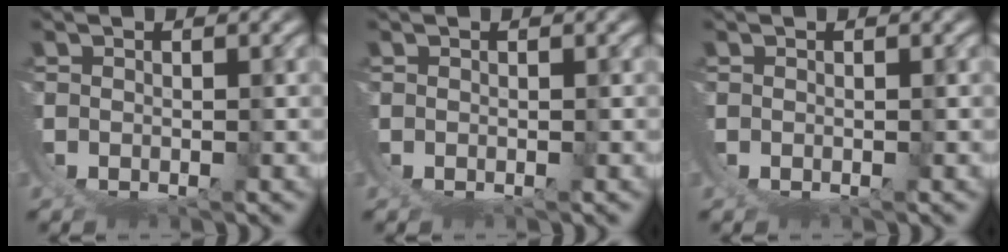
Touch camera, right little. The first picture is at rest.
{"total": 0.0}
{"total": 0.0}